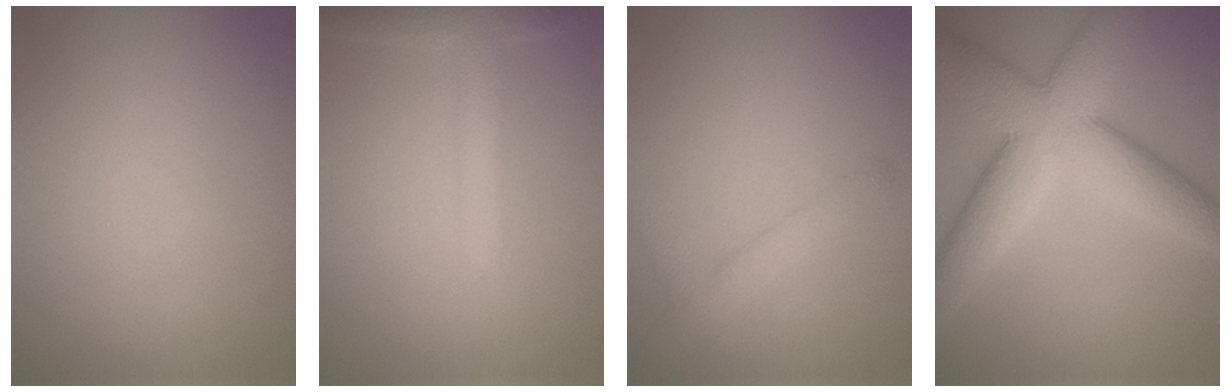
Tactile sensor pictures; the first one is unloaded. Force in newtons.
{"total": 3.0, "press": 3.0, "slide": 0.2}
{"total": 2.4, "press": 2.4, "slide": 0.2}
{"total": 10.7, "press": 10.7, "slide": 0.5}